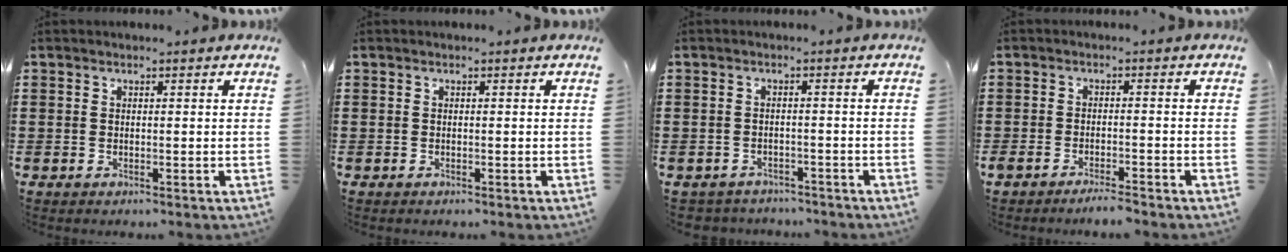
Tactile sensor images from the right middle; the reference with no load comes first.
{"total": 0.0}
{"total": 2.1, "force": [-2.1, 0.3, -0.2], "torque": [-0.006, -0.003, -0.047]}
{"total": 2.5, "force": [-2.4, 0.1, 0.8], "torque": [-0.013, 0.002, -0.047]}